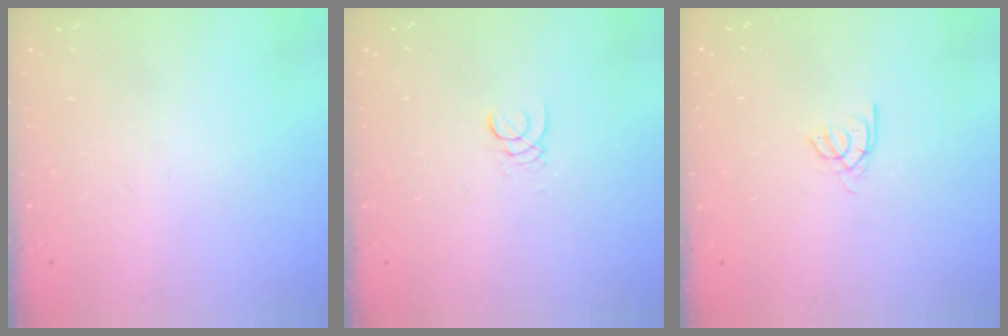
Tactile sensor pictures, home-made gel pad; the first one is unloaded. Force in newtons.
{"total": 1.3, "press": 1.3, "slide": 0.1}
{"total": 2.2, "press": 2.1, "slide": 0.4}